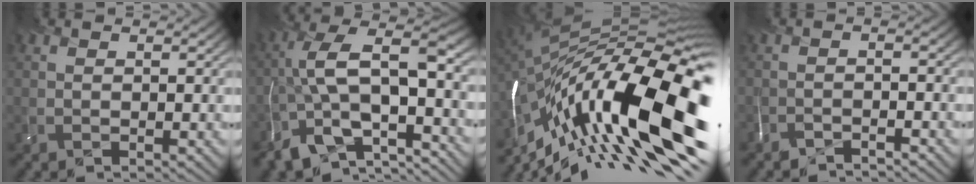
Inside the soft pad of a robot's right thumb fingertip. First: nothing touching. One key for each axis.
{"total": 14.3, "fx": -6.2, "fy": 5.7, "fz": 11.5, "tx": -0.245, "ty": -0.005, "tz": -0.112}
{"total": 20.9, "fx": -7.7, "fy": 7.1, "fz": 18.1, "tx": -0.325, "ty": 0.010, "tz": -0.158}
{"total": 3.0, "fx": -2.9, "fy": -0.6, "fz": -0.1, "tx": 0.018, "ty": -0.007, "tz": -0.059}